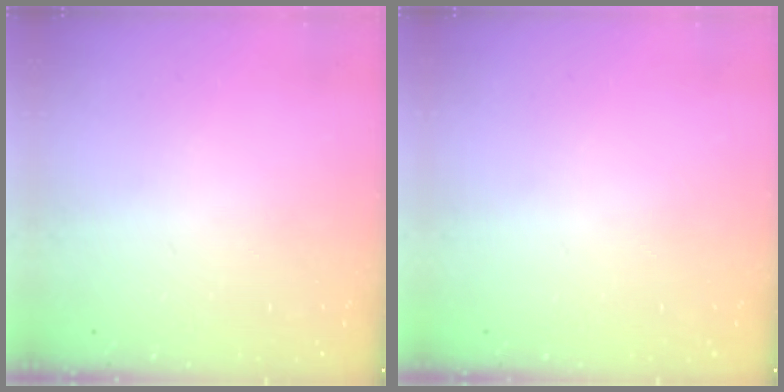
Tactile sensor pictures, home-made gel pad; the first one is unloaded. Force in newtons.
{"total": 0.0}